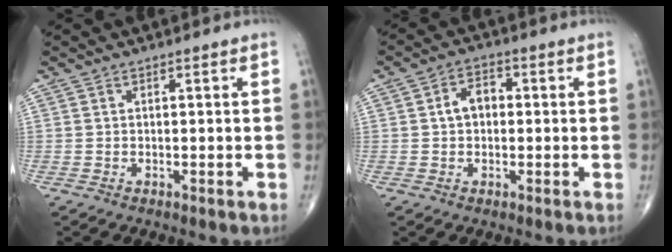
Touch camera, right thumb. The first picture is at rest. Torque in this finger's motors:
{"motor_torque": [0.03, 0.03, 0.20, 0.05, 0.04]}